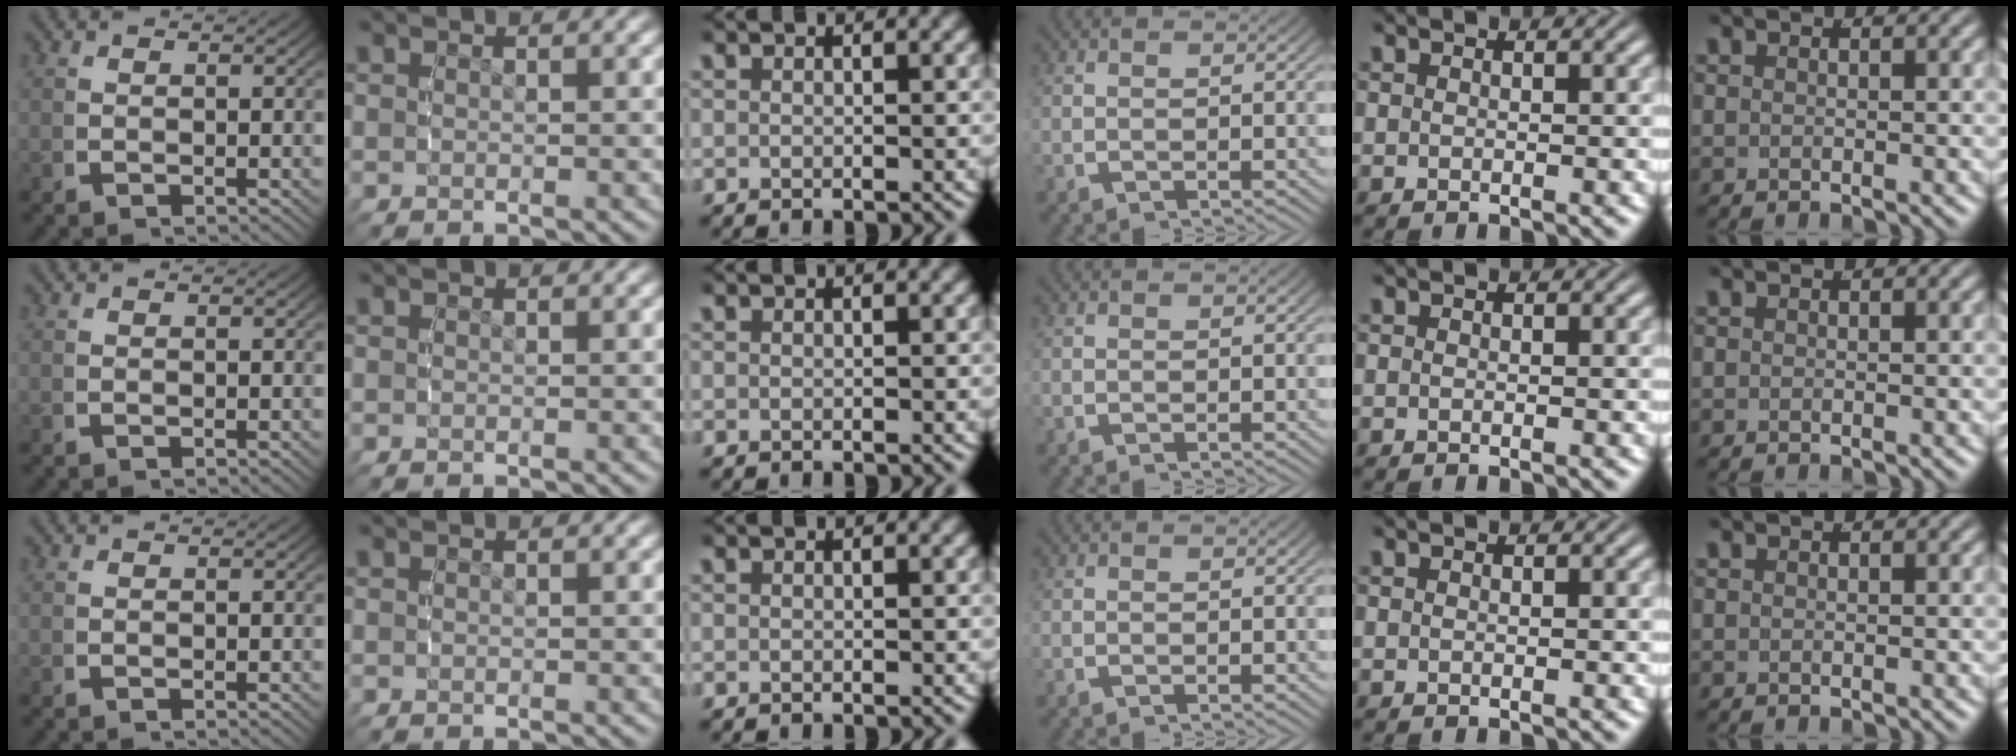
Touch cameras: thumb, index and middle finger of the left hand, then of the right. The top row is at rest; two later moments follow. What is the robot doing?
{"motion": "reach", "object": "paper plate"}